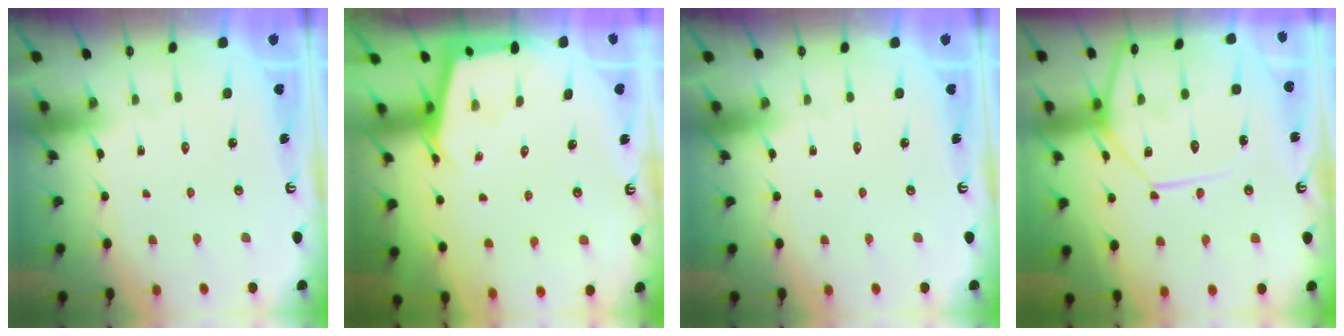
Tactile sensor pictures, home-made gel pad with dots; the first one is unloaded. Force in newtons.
{"total": 2.6, "press": 2.6, "slide": 0.3}
{"total": 0.0}
{"total": 14.0, "press": 14.0, "slide": 1.0}